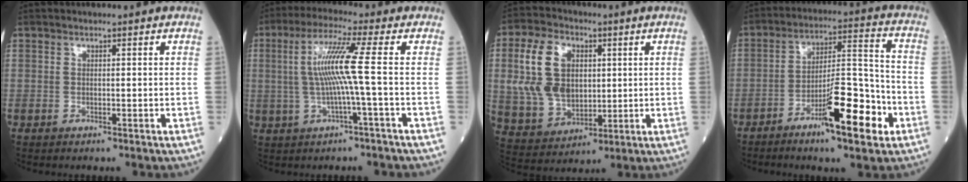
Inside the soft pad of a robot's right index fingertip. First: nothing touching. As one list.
[{"total": 7.9, "force": [0.2, -1.4, 7.7], "torque": [-0.157, 0.012, 0.010]}, {"total": 12.3, "force": [2.8, 8.2, 8.6], "torque": [-0.201, 0.022, 0.063]}, {"total": 12.9, "force": [-6.1, 2.1, 11.1], "torque": [-0.180, 0.005, -0.098]}]